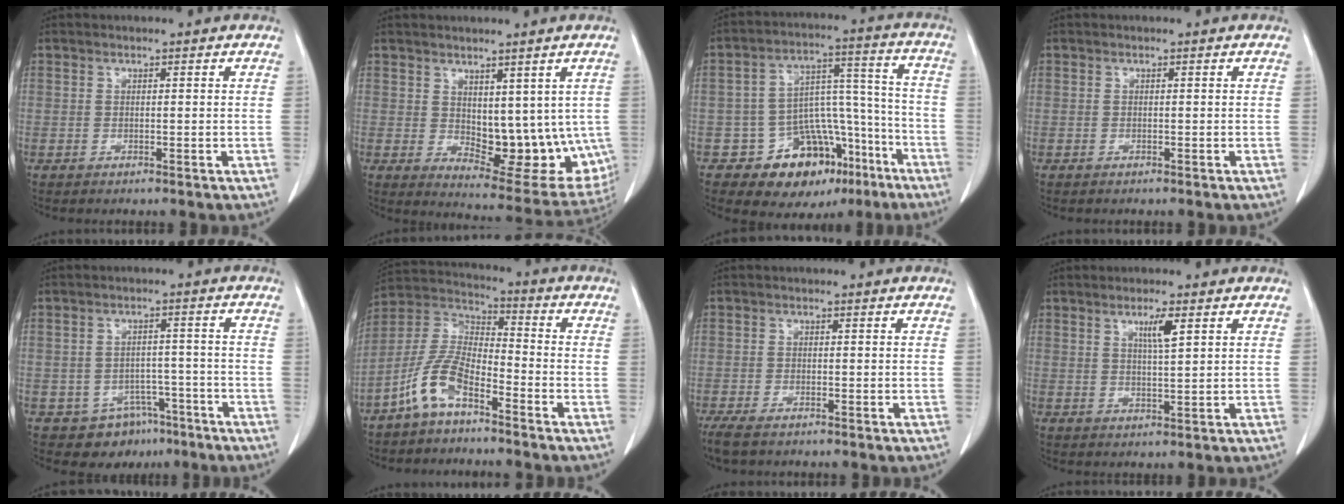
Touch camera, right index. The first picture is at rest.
{"total": 13.0, "force": [0.9, 6.5, 11.2], "torque": [-0.140, -0.018, 0.035]}
{"total": 14.4, "force": [-8.7, 9.4, 6.6], "torque": [-0.062, 0.073, -0.121]}
{"total": 0.0}
{"total": 6.9, "force": [-4.4, 5.1, 1.3], "torque": [-0.005, 0.017, -0.053]}
{"total": 9.1, "force": [-5.9, 3.1, 6.3], "torque": [-0.149, 0.010, -0.123]}
{"total": 4.7, "force": [-3.6, 1.5, 2.6], "torque": [-0.048, -0.012, -0.058]}
{"total": 3.4, "force": [1.6, 0.0, 3.0], "torque": [-0.053, -0.004, 0.029]}